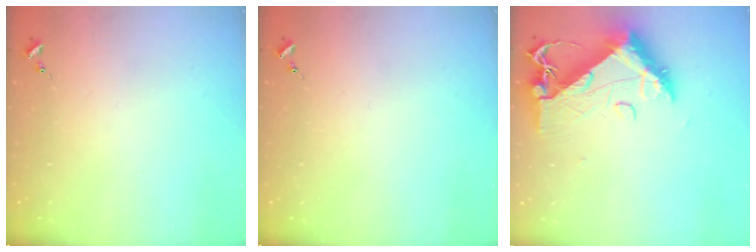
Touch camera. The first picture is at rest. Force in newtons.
{"total": 0.0}
{"total": 13.1, "press": 13.1, "slide": 1.4}